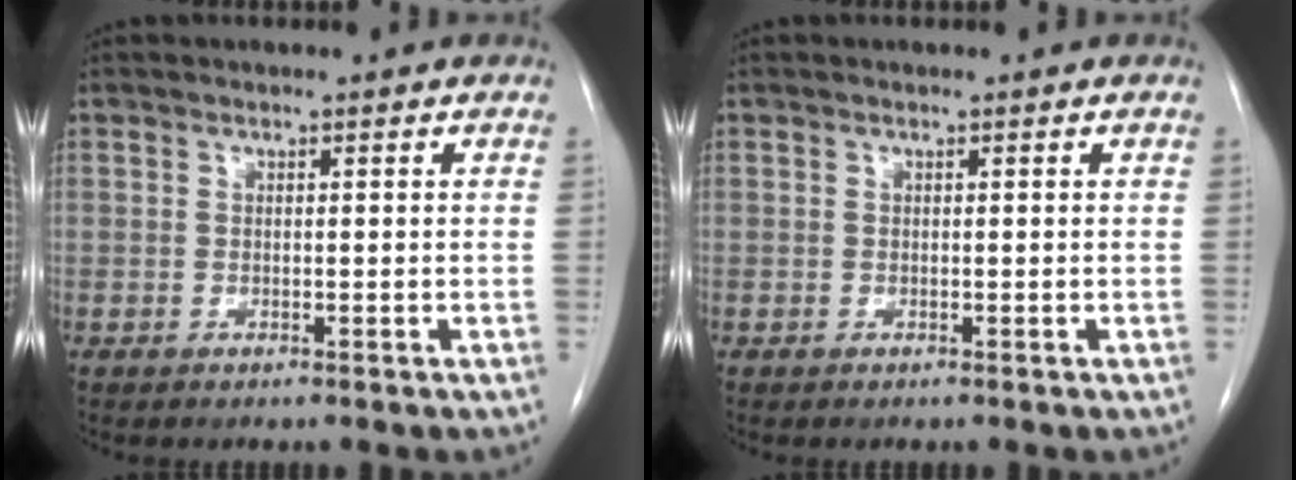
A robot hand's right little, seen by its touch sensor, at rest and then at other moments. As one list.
[{"total": 0.0}]